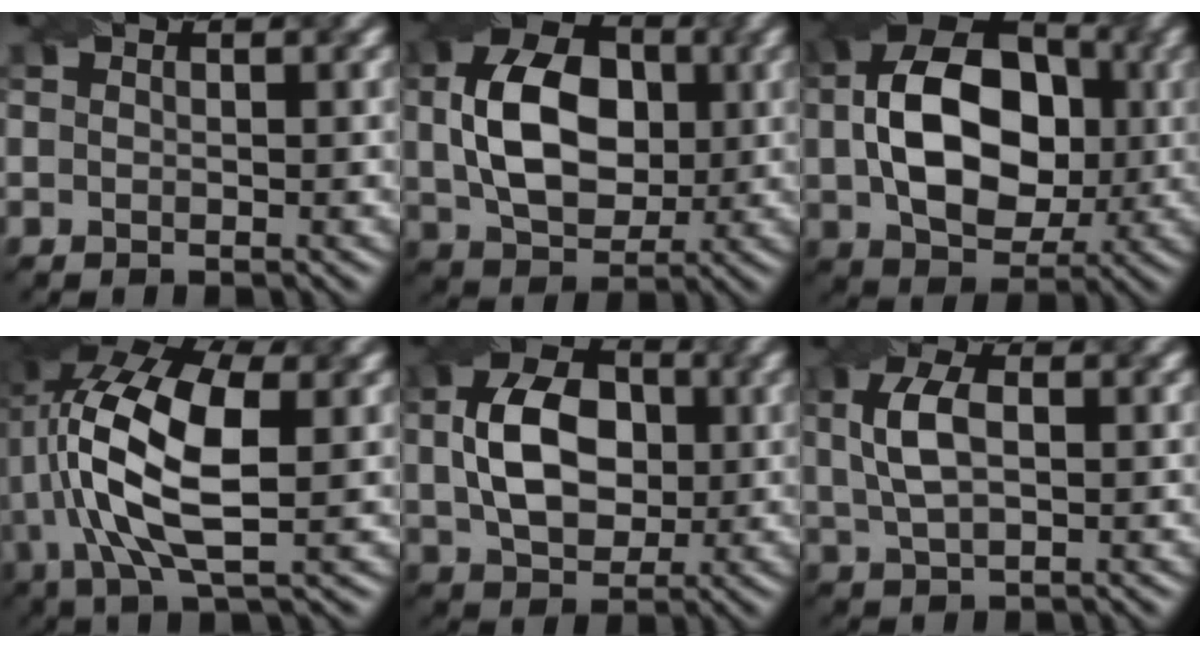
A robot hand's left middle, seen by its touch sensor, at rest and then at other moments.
{"total": 9.5, "force": [1.0, 6.5, 6.8], "torque": [-0.138, 0.001, 0.020]}
{"total": 12.4, "force": [0.6, 8.5, 9.0], "torque": [-0.168, -0.002, 0.018]}
{"total": 12.0, "force": [1.4, 5.0, 10.7], "torque": [-0.226, 0.014, 0.024]}
{"total": 8.1, "force": [0.8, 5.6, 5.8], "torque": [-0.118, 0.006, 0.014]}
{"total": 4.3, "force": [0.8, 2.1, 3.6], "torque": [-0.087, 0.007, 0.015]}